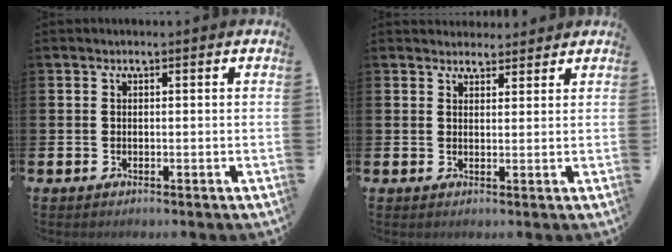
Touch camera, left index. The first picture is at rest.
{"total": 2.8, "force": [2.6, 0.9, -0.3], "torque": [0.014, -0.014, 0.046]}